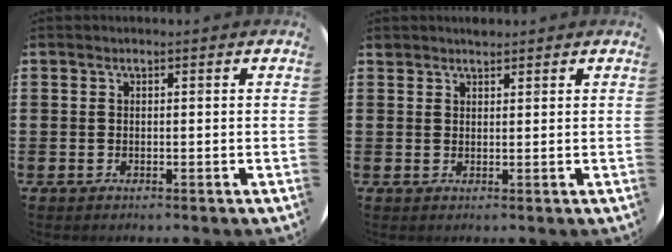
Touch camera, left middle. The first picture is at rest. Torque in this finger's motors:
{"motor_torque": [0.12, -0.11, -0.07, 0.01]}